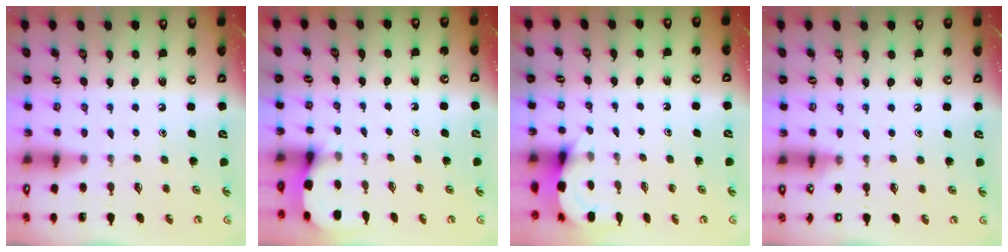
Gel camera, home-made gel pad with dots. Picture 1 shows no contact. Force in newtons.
{"total": 3.0, "press": 3.0, "slide": 0.4}
{"total": 5.1, "press": 5.1, "slide": 0.3}
{"total": 3.0, "press": 2.9, "slide": 0.4}